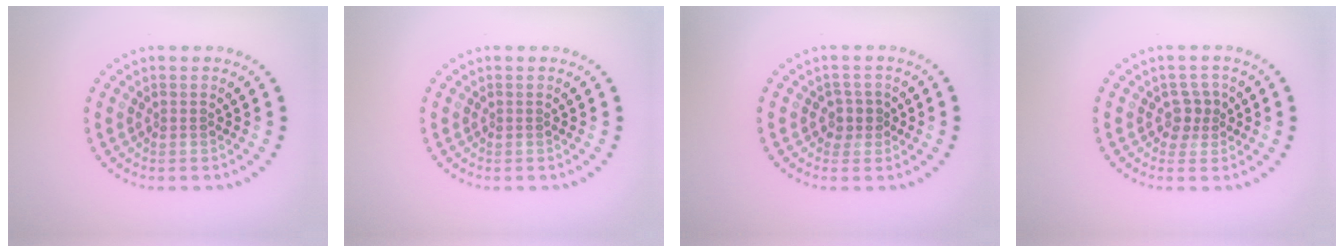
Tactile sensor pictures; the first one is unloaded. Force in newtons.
{"total": 0.0}
{"total": 1.9, "press": 1.6, "slide": 1.1}
{"total": 1.6, "press": 1.4, "slide": 0.8}